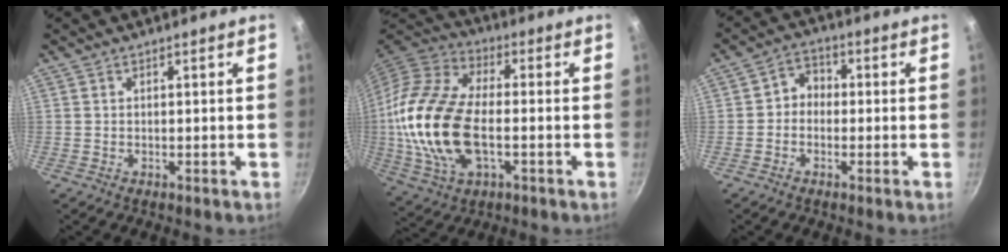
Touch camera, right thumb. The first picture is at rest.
{"total": 21.5, "force": [-2.3, 11.9, 17.7], "torque": [-0.357, 0.022, -0.049]}
{"total": 4.2, "force": [-0.6, 3.6, 2.1], "torque": [-0.009, 0.018, -0.025]}